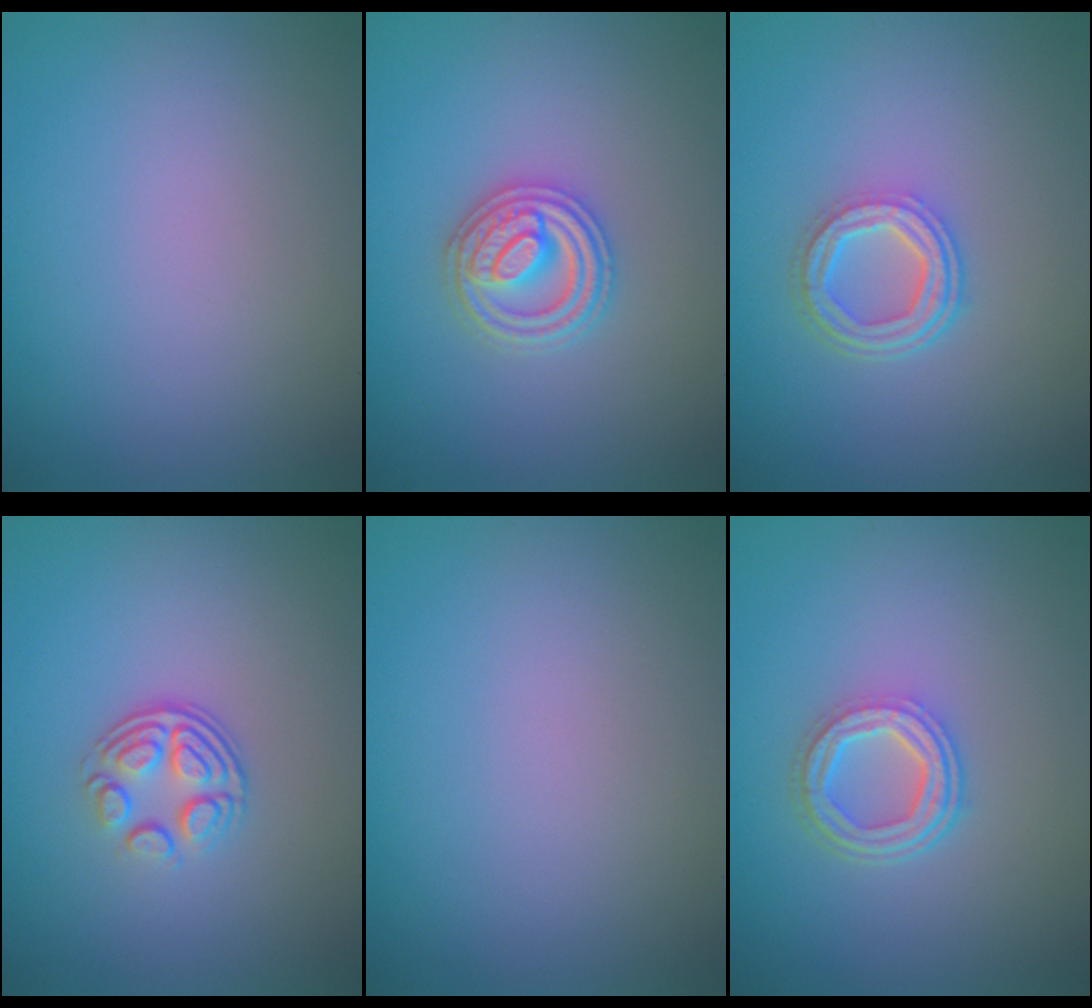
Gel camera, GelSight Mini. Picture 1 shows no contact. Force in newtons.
{"total": 3.7, "press": 3.6, "slide": 0.6}
{"total": 3.9, "press": 2.9, "slide": 2.6}
{"total": 3.5, "press": 2.4, "slide": 2.6}
{"total": 0.0}
{"total": 3.9, "press": 2.9, "slide": 2.6}